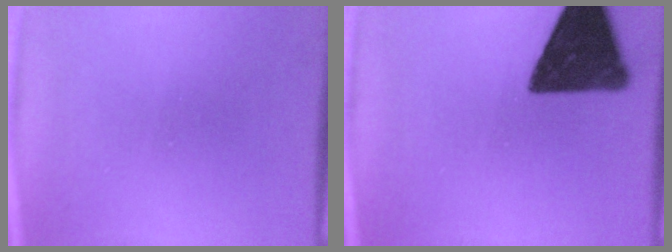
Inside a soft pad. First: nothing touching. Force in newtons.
{"total": 13.5}